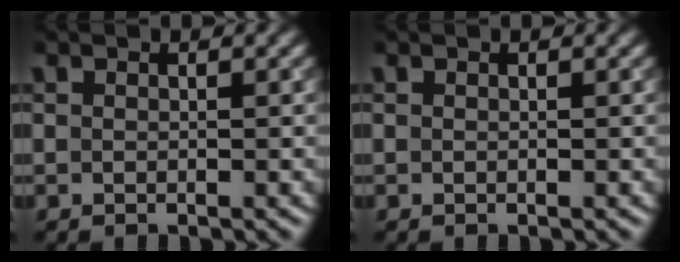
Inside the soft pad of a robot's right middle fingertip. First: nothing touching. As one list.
[{"total": 0.0}]